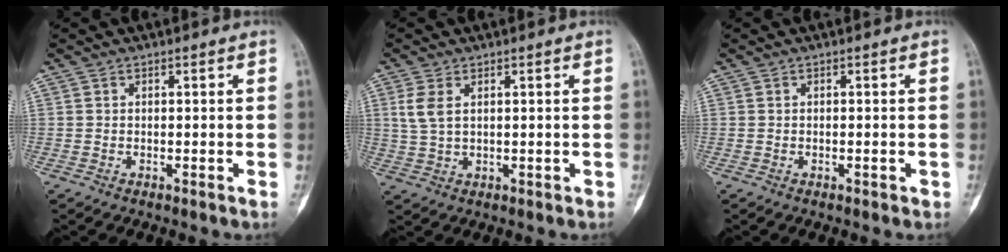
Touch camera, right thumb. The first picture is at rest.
{"total": 4.5, "force": [1.2, 2.8, 3.3], "torque": [-0.074, 0.001, 0.028]}
{"total": 0.5, "force": [-0.2, 0.3, 0.3], "torque": [0.000, 0.004, -0.004]}